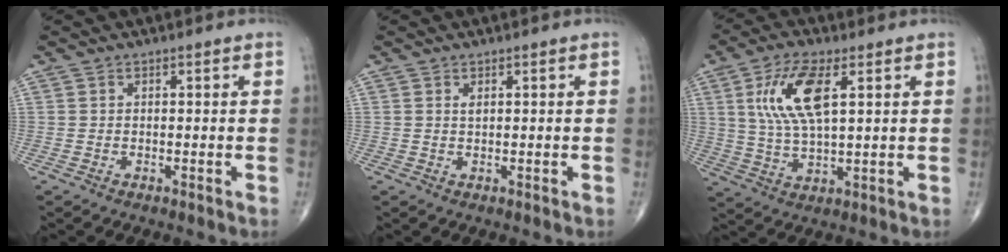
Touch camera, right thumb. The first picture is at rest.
{"total": 0.8, "force": [0.5, 0.4, 0.6], "torque": [-0.005, -0.002, 0.009]}
{"total": 11.7, "force": [3.7, 4.5, 10.2], "torque": [-0.206, -0.007, 0.074]}